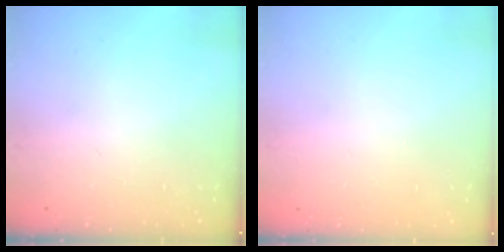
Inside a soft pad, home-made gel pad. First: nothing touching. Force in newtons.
{"total": 0.0}